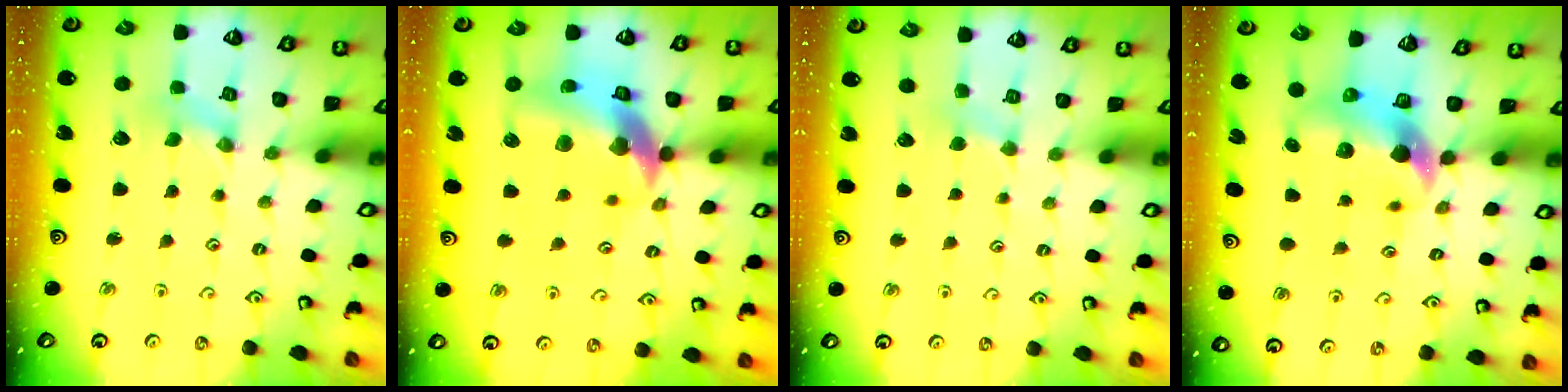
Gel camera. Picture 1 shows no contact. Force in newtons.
{"total": 16.6, "press": 16.5, "slide": 2.2}
{"total": 2.9, "press": 2.8, "slide": 0.4}
{"total": 7.9, "press": 7.8, "slide": 1.0}